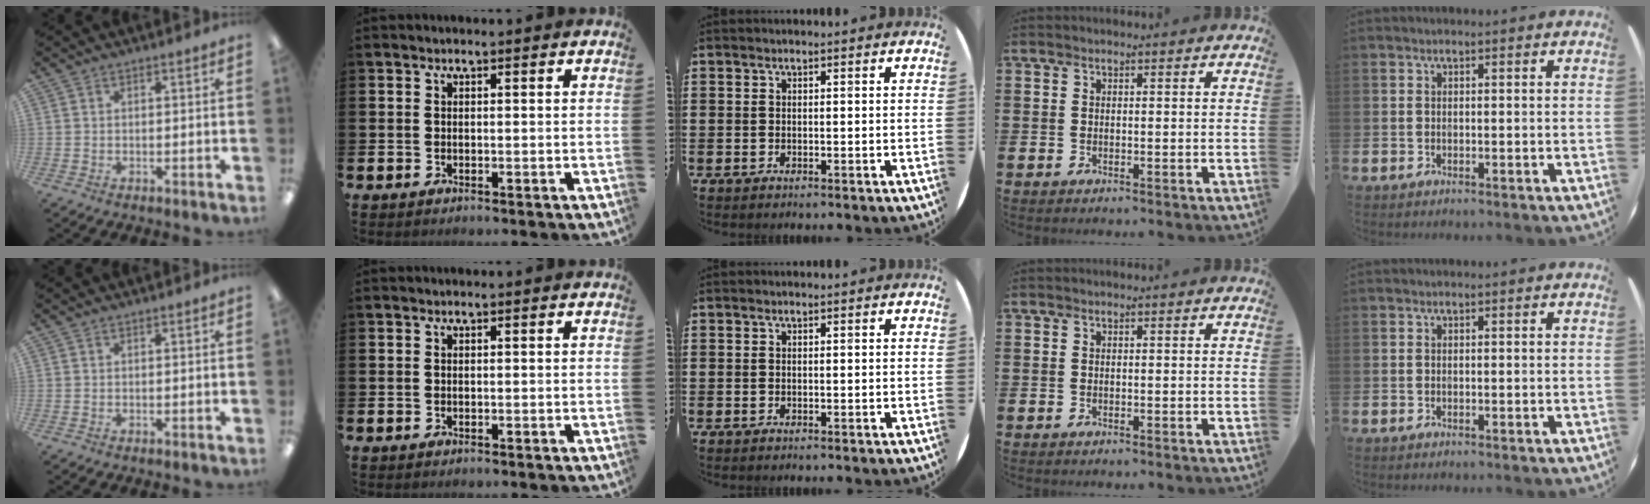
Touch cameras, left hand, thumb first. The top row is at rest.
{}